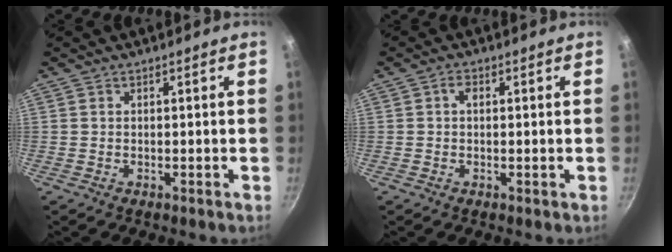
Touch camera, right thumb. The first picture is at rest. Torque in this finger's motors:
{"motor_torque": [0.14, 0.67, 0.29, -0.09, 0.01]}